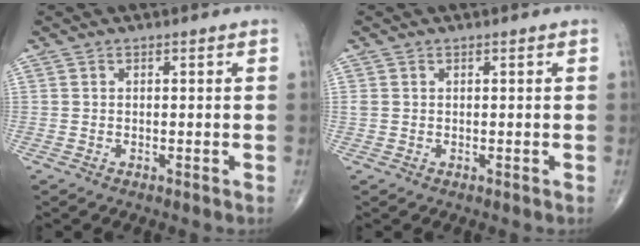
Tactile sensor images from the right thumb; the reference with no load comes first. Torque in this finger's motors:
{"motor_torque": [0.02, 0.03, 0.09, 0.22, 0.00]}